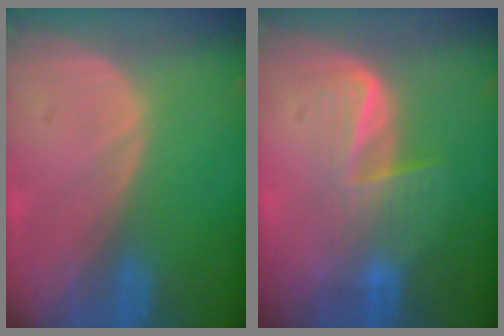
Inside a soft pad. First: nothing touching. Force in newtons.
{"total": 6.3, "press": 5.5, "slide": 3.1}